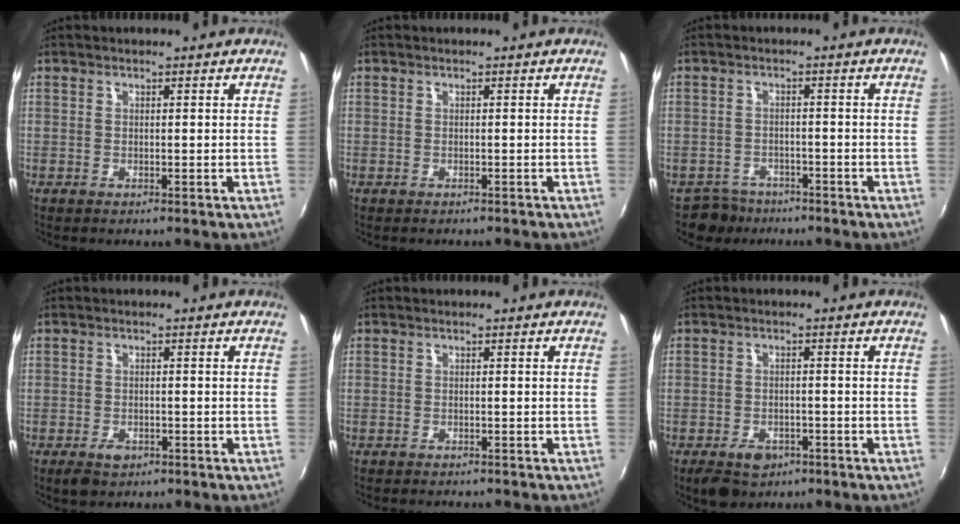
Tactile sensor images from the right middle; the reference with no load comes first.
{"total": 0.8, "force": [-0.7, 0.4, 0.2], "torque": [-0.006, -0.002, -0.008]}
{"total": 3.8, "force": [-3.0, 2.2, -0.3], "torque": [-0.008, 0.007, -0.053]}
{"total": 3.3, "force": [-2.0, 1.9, 1.7], "torque": [-0.039, -0.007, -0.032]}
{"total": 1.6, "force": [-1.5, 0.2, 0.5], "torque": [-0.014, -0.010, -0.022]}
{"total": 5.8, "force": [-3.7, 3.5, 2.7], "torque": [-0.065, -0.005, -0.052]}